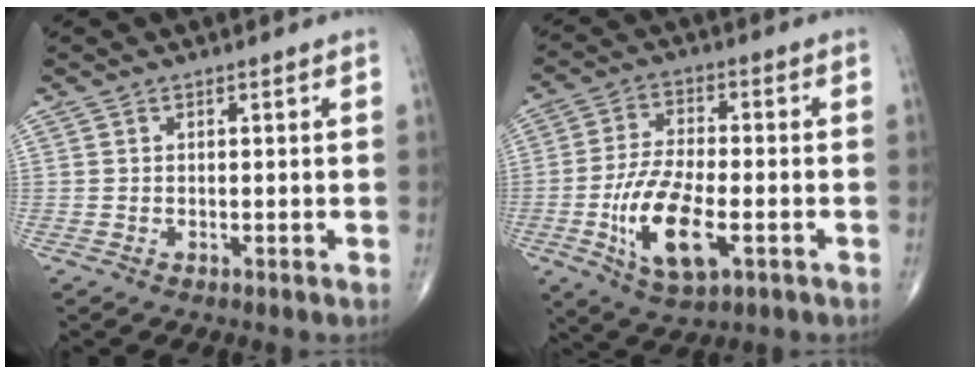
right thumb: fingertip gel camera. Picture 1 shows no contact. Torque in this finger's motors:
{"motor_torque": [0.02, 0.93, 1.19, -0.10, 0.44]}